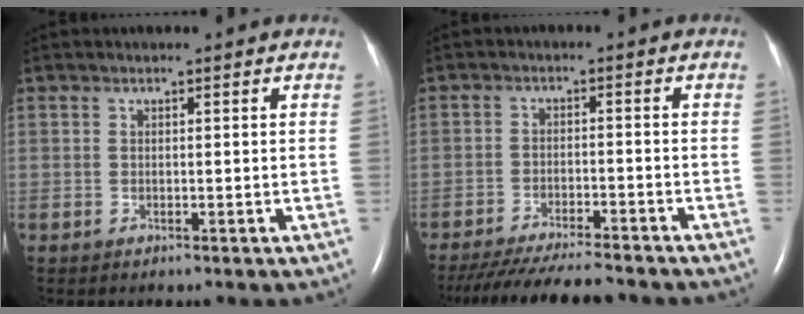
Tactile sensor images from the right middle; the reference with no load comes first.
{"total": 14.1, "force": [-12.8, 1.4, 5.9], "torque": [-0.104, -0.029, -0.187]}